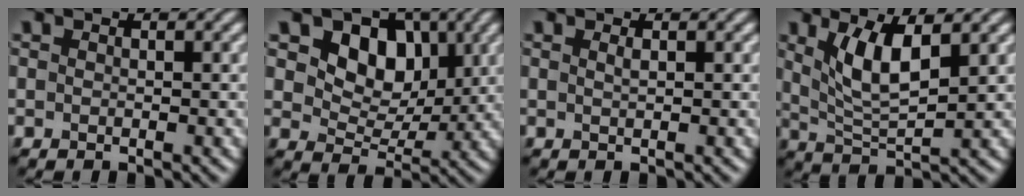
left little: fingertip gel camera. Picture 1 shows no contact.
{"total": 6.5, "force": [2.3, 4.7, 3.9], "torque": [-0.066, -0.008, 0.025]}
{"total": 0.6, "force": [0.3, 0.2, 0.5], "torque": [-0.007, 0.003, 0.004]}
{"total": 4.9, "force": [1.9, 1.6, 4.2], "torque": [-0.091, -0.008, 0.041]}